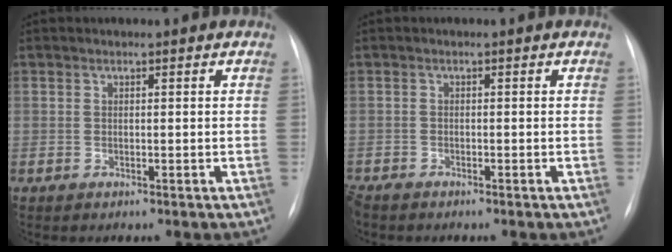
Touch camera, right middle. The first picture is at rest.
{"total": 2.1, "force": [-1.9, 0.7, 0.7], "torque": [-0.015, -0.005, -0.031]}